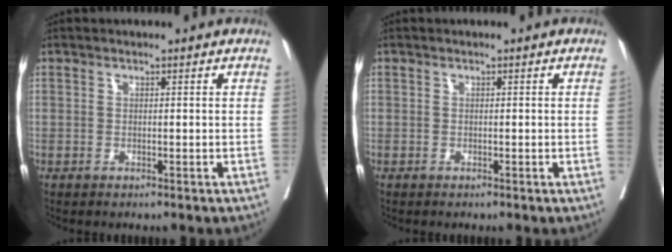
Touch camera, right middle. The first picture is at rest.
{"total": 0.6, "force": [0.0, -0.3, 0.6], "torque": [-0.004, 0.001, 0.001]}